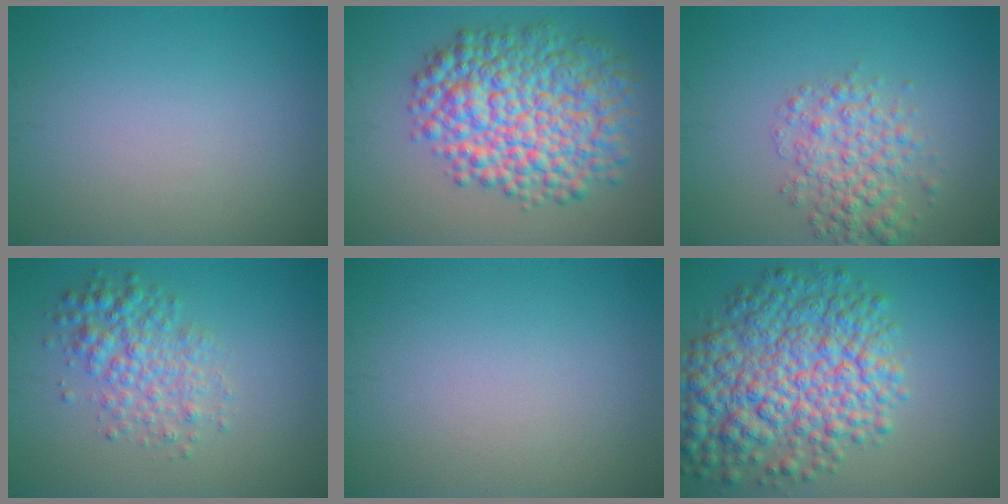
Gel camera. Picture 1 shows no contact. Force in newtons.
{"total": 10.5, "press": 10.5, "slide": 0.2}
{"total": 3.9, "press": 3.9, "slide": 0.1}
{"total": 3.9, "press": 3.9, "slide": 0.1}
{"total": 0.0}
{"total": 10.0, "press": 10.0, "slide": 0.2}